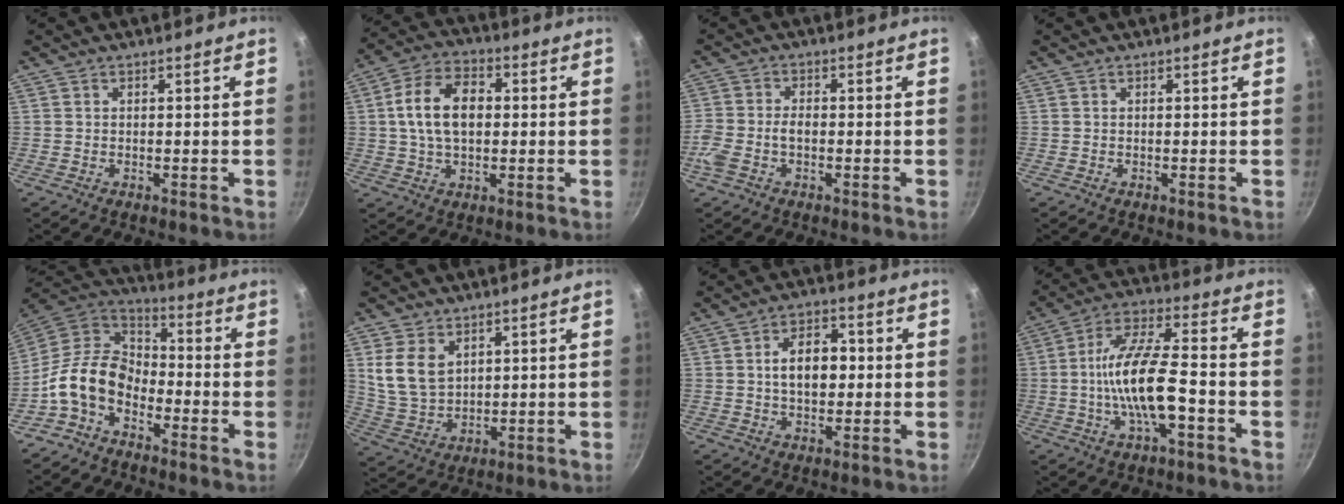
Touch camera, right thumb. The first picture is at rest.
{"total": 12.2, "force": [1.2, 7.8, 9.3], "torque": [-0.146, 0.022, 0.011]}
{"total": 5.4, "force": [-1.8, 3.1, 4.0], "torque": [-0.087, 0.015, -0.045]}
{"total": 0.0}
{"total": 12.8, "force": [-5.2, 8.6, 7.9], "torque": [-0.127, 0.057, -0.125]}
{"total": 9.3, "force": [3.5, 6.5, 5.7], "torque": [-0.096, -0.019, 0.082]}
{"total": 8.7, "force": [0.5, 5.6, 6.6], "torque": [-0.078, 0.016, 0.003]}
{"total": 14.6, "force": [-3.3, 4.8, 13.4], "torque": [-0.249, 0.032, -0.071]}